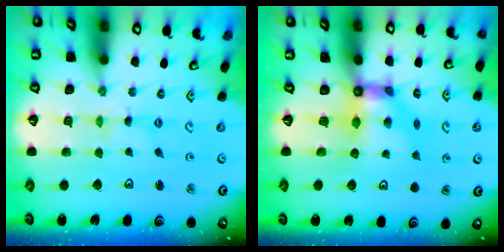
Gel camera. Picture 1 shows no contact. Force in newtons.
{"total": 7.1, "press": 7.1, "slide": 0.4}